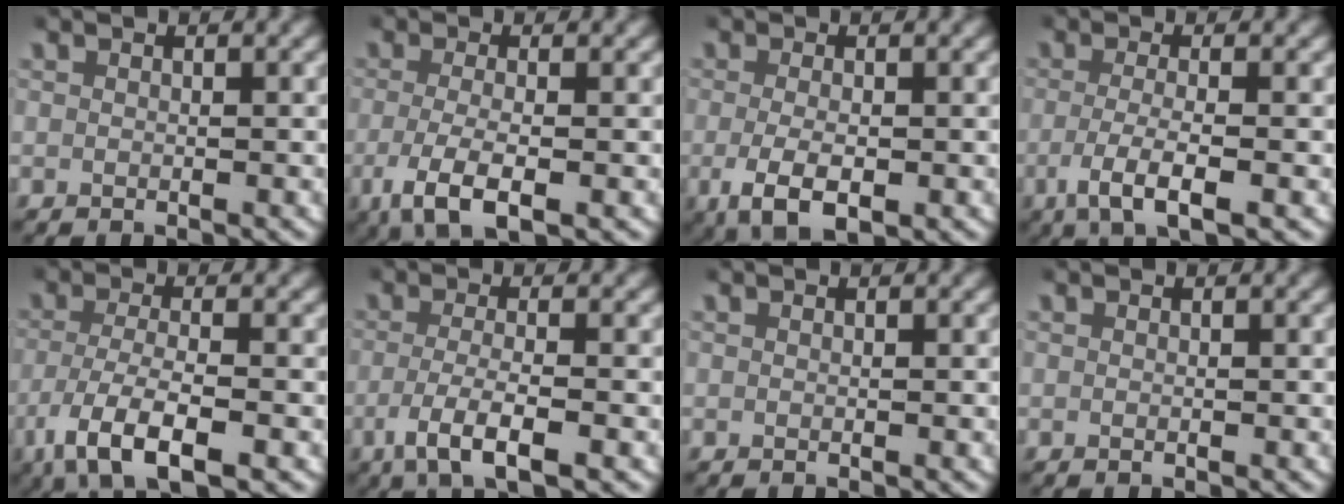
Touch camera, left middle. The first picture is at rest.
{"total": 5.0, "force": [-2.0, 1.8, 4.2], "torque": [-0.097, -0.020, -0.024]}
{"total": 5.0, "force": [-1.8, 2.4, 4.0], "torque": [-0.090, -0.021, -0.017]}
{"total": 4.2, "force": [-1.7, 1.0, 3.7], "torque": [-0.082, -0.015, -0.022]}
{"total": 6.0, "force": [-2.9, 2.2, 4.7], "torque": [-0.099, -0.020, -0.040]}
{"total": 4.4, "force": [-2.1, 1.1, 3.7], "torque": [-0.079, -0.014, -0.030]}
{"total": 0.0}
{"total": 0.0}